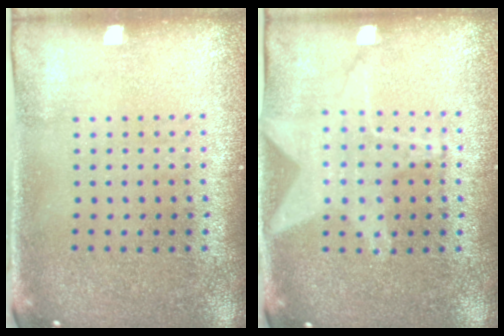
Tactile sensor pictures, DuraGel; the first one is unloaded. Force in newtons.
{"total": 1.2, "press": 1.2, "slide": 0.3}